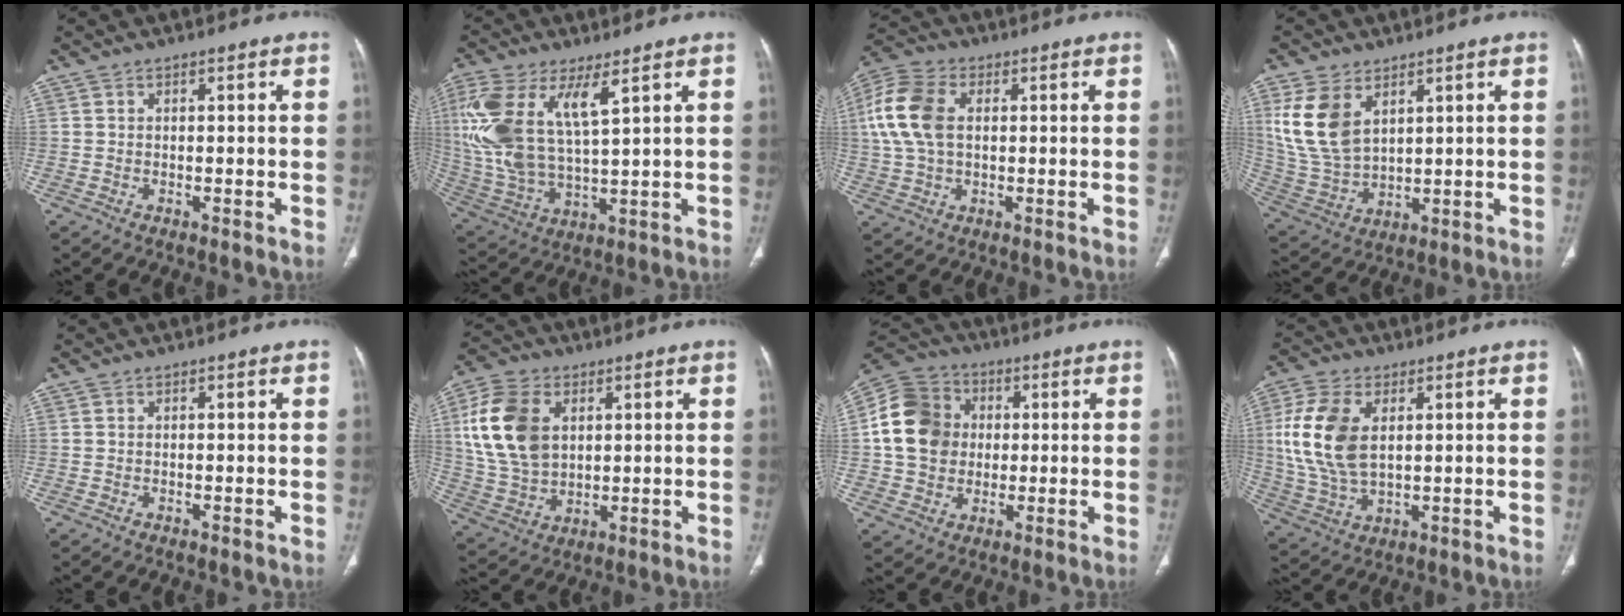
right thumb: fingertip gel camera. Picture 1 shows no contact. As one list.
[{"total": 17.7, "force": [6.7, 7.4, 14.6], "torque": [-0.325, -0.017, 0.140]}, {"total": 12.2, "force": [1.9, 7.9, 9.0], "torque": [-0.198, 0.019, 0.033]}, {"total": 12.7, "force": [5.3, 7.8, 8.5], "torque": [-0.170, -0.017, 0.122]}, {"total": 0.0}, {"total": 15.9, "force": [4.1, 10.8, 10.9], "torque": [-0.207, -0.005, 0.083]}, {"total": 14.4, "force": [1.1, 12.3, 7.3], "torque": [-0.123, 0.020, 0.015]}, {"total": 14.3, "force": [2.8, 8.4, 11.2], "torque": [-0.237, -0.005, 0.059]}]